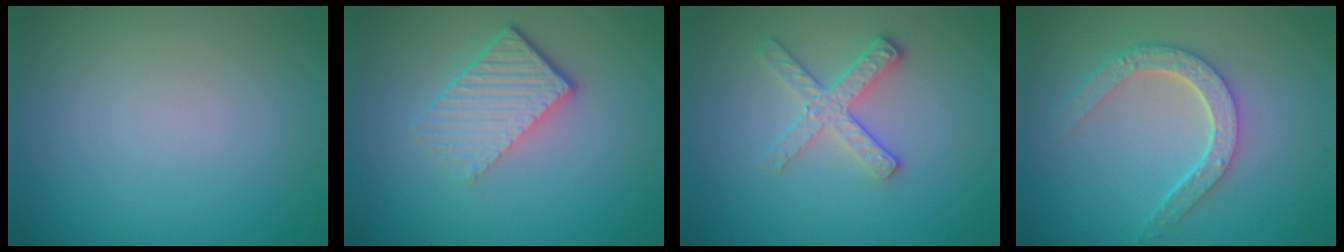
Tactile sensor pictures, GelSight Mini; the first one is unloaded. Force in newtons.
{"total": 4.5, "press": 2.8, "slide": 3.5}
{"total": 2.8, "press": 2.5, "slide": 1.3}
{"total": 4.1, "press": 3.3, "slide": 2.4}